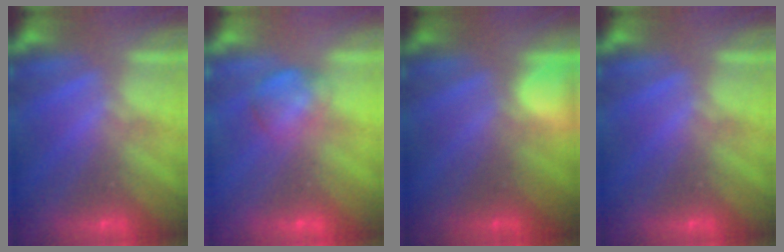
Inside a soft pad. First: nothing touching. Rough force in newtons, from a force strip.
{"total": 4.6}
{"total": 2.6}
{"total": 0.0}